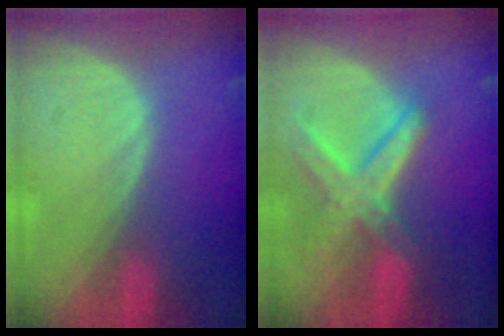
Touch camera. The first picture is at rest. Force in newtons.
{"total": 8.2, "press": 7.1, "slide": 4.1}